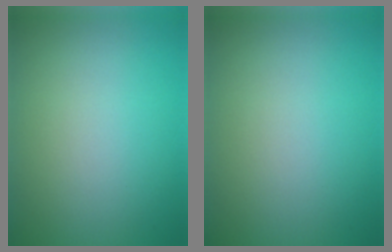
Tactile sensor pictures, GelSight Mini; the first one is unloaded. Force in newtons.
{"total": 0.0}